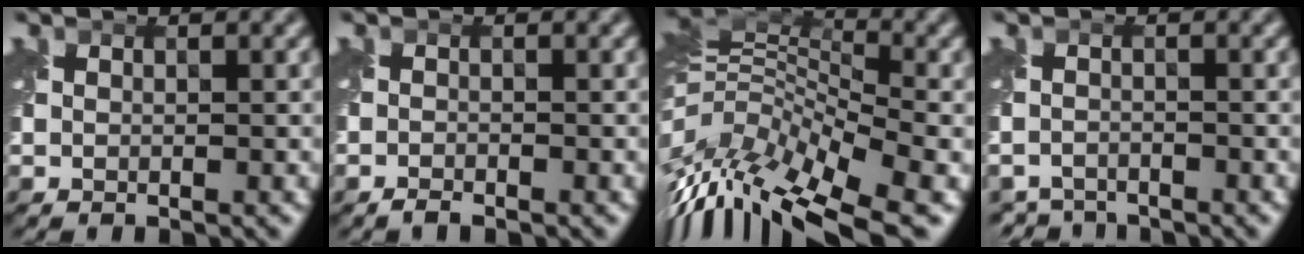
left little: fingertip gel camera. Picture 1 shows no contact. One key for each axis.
{"total": 0.0}
{"total": 10.7, "fx": -5.9, "fy": 4.7, "fz": 7.7, "tx": -0.166, "ty": 0.024, "tz": -0.110}
{"total": 3.2, "fx": -3.1, "fy": 0.7, "fz": -0.1, "tx": -0.005, "ty": -0.005, "tz": -0.054}